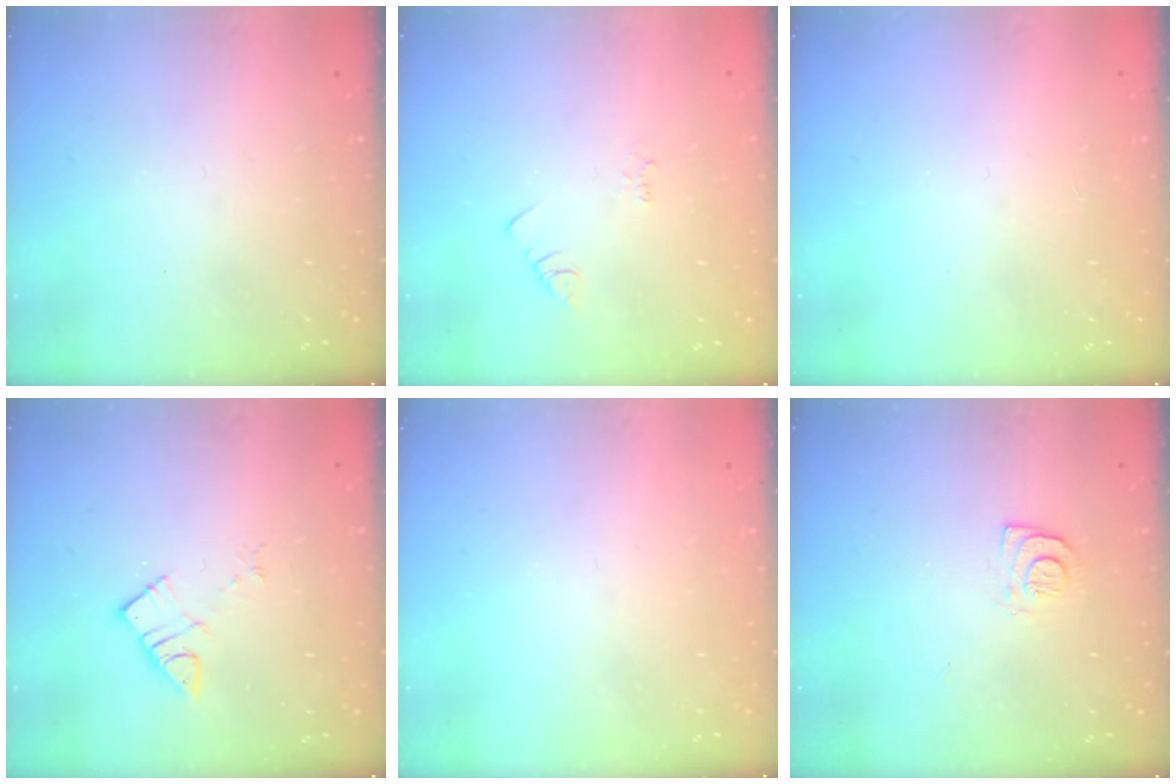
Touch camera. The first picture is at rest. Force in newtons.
{"total": 2.2, "press": 2.1, "slide": 0.4}
{"total": 2.8, "press": 2.8, "slide": 0.4}
{"total": 5.8, "press": 5.8, "slide": 0.0}
{"total": 0.0}
{"total": 6.8, "press": 6.7, "slide": 0.7}